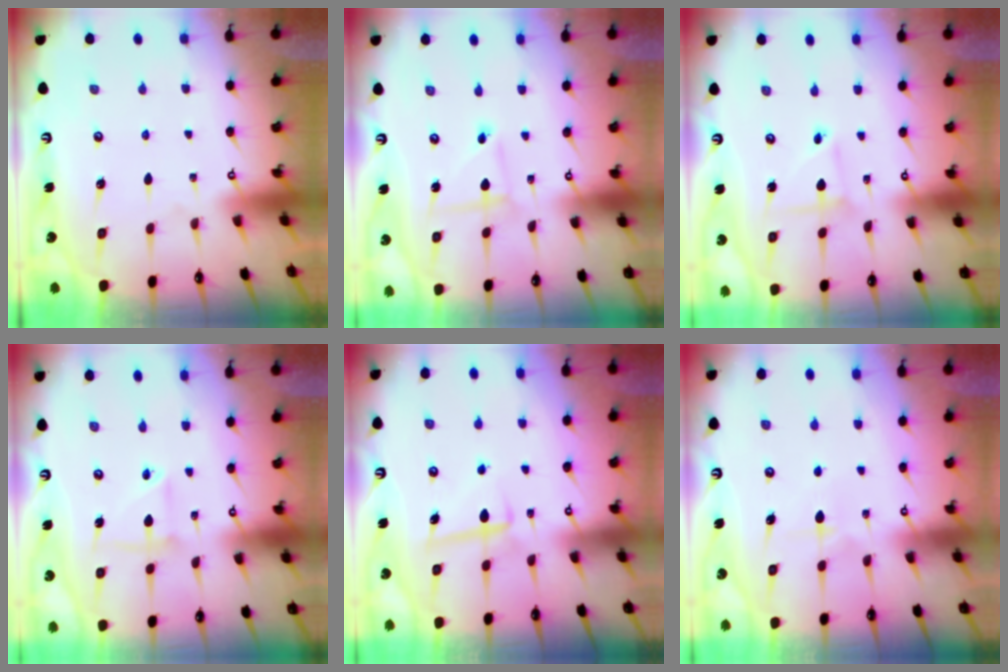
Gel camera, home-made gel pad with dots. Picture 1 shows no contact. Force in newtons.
{"total": 2.2, "press": 2.2, "slide": 0.3}
{"total": 2.5, "press": 2.5, "slide": 0.2}
{"total": 3.5, "press": 3.4, "slide": 0.8}
{"total": 6.7, "press": 6.6, "slide": 1.2}
{"total": 5.5, "press": 5.5, "slide": 0.3}